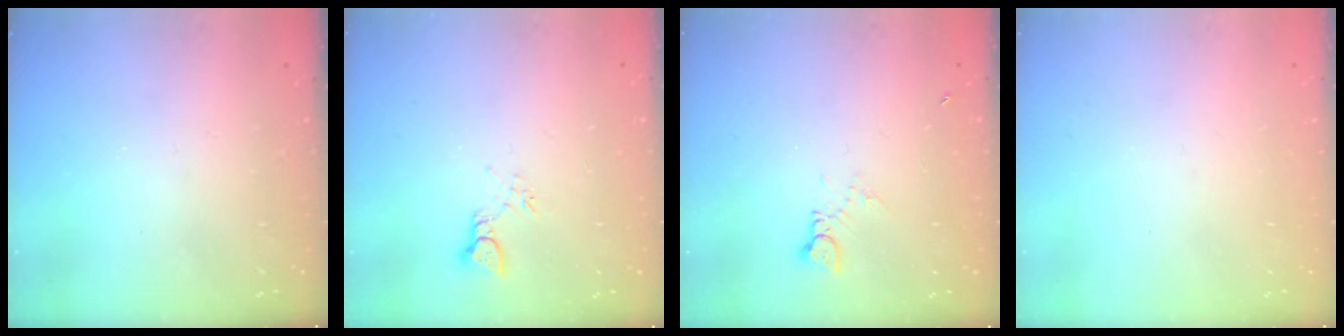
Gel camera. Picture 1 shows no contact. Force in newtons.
{"total": 2.6, "press": 2.6, "slide": 0.2}
{"total": 2.4, "press": 2.3, "slide": 0.3}
{"total": 0.0}